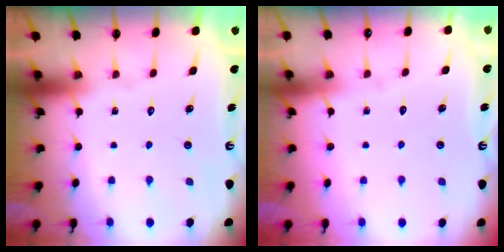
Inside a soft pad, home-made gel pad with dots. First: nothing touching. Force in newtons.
{"total": 2.6, "press": 2.6, "slide": 0.2}